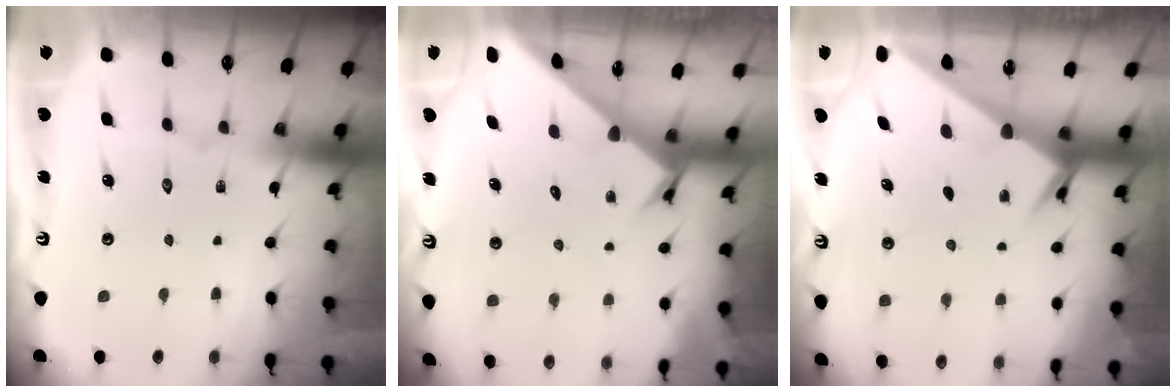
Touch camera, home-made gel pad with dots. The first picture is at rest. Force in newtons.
{"total": 2.2, "press": 2.2, "slide": 0.2}
{"total": 2.6, "press": 2.6, "slide": 0.2}